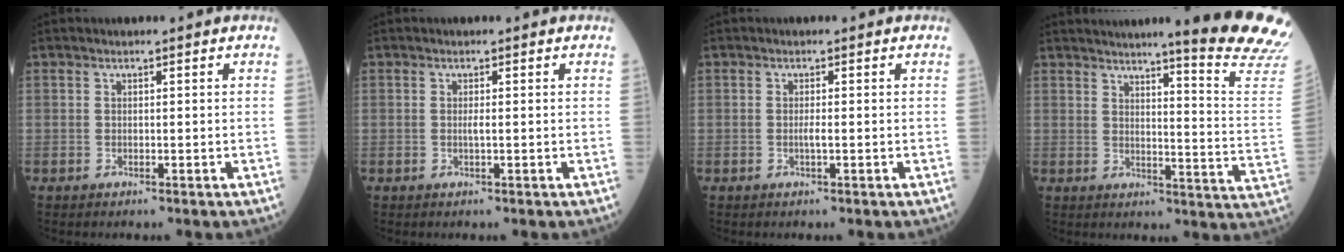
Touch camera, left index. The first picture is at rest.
{"total": 0.8, "force": [-0.1, 0.0, 0.8], "torque": [-0.019, -0.001, -0.002]}
{"total": 1.0, "force": [-0.2, 0.0, 1.0], "torque": [-0.022, -0.001, -0.005]}
{"total": 17.1, "force": [15.2, -2.0, 7.5], "torque": [-0.097, -0.124, 0.167]}